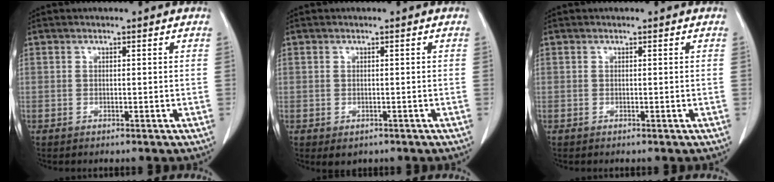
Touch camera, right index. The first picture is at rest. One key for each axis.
{"total": 1.6, "fx": -0.7, "fy": 1.4, "fz": 0.6, "tx": -0.007, "ty": 0.001, "tz": 0.000}
{"total": 0.0}